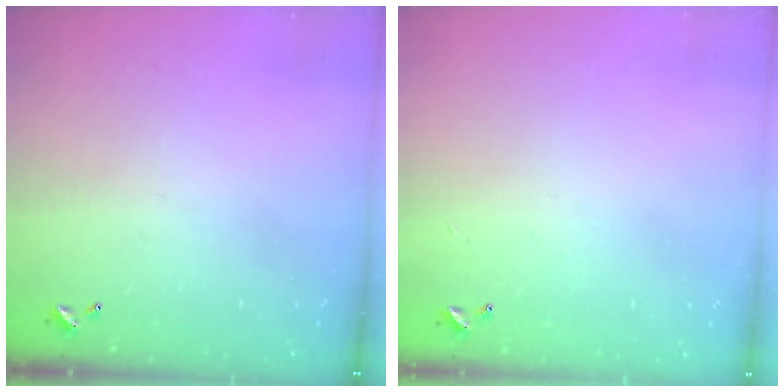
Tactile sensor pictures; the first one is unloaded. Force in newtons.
{"total": 1.0, "press": 0.9, "slide": 0.5}